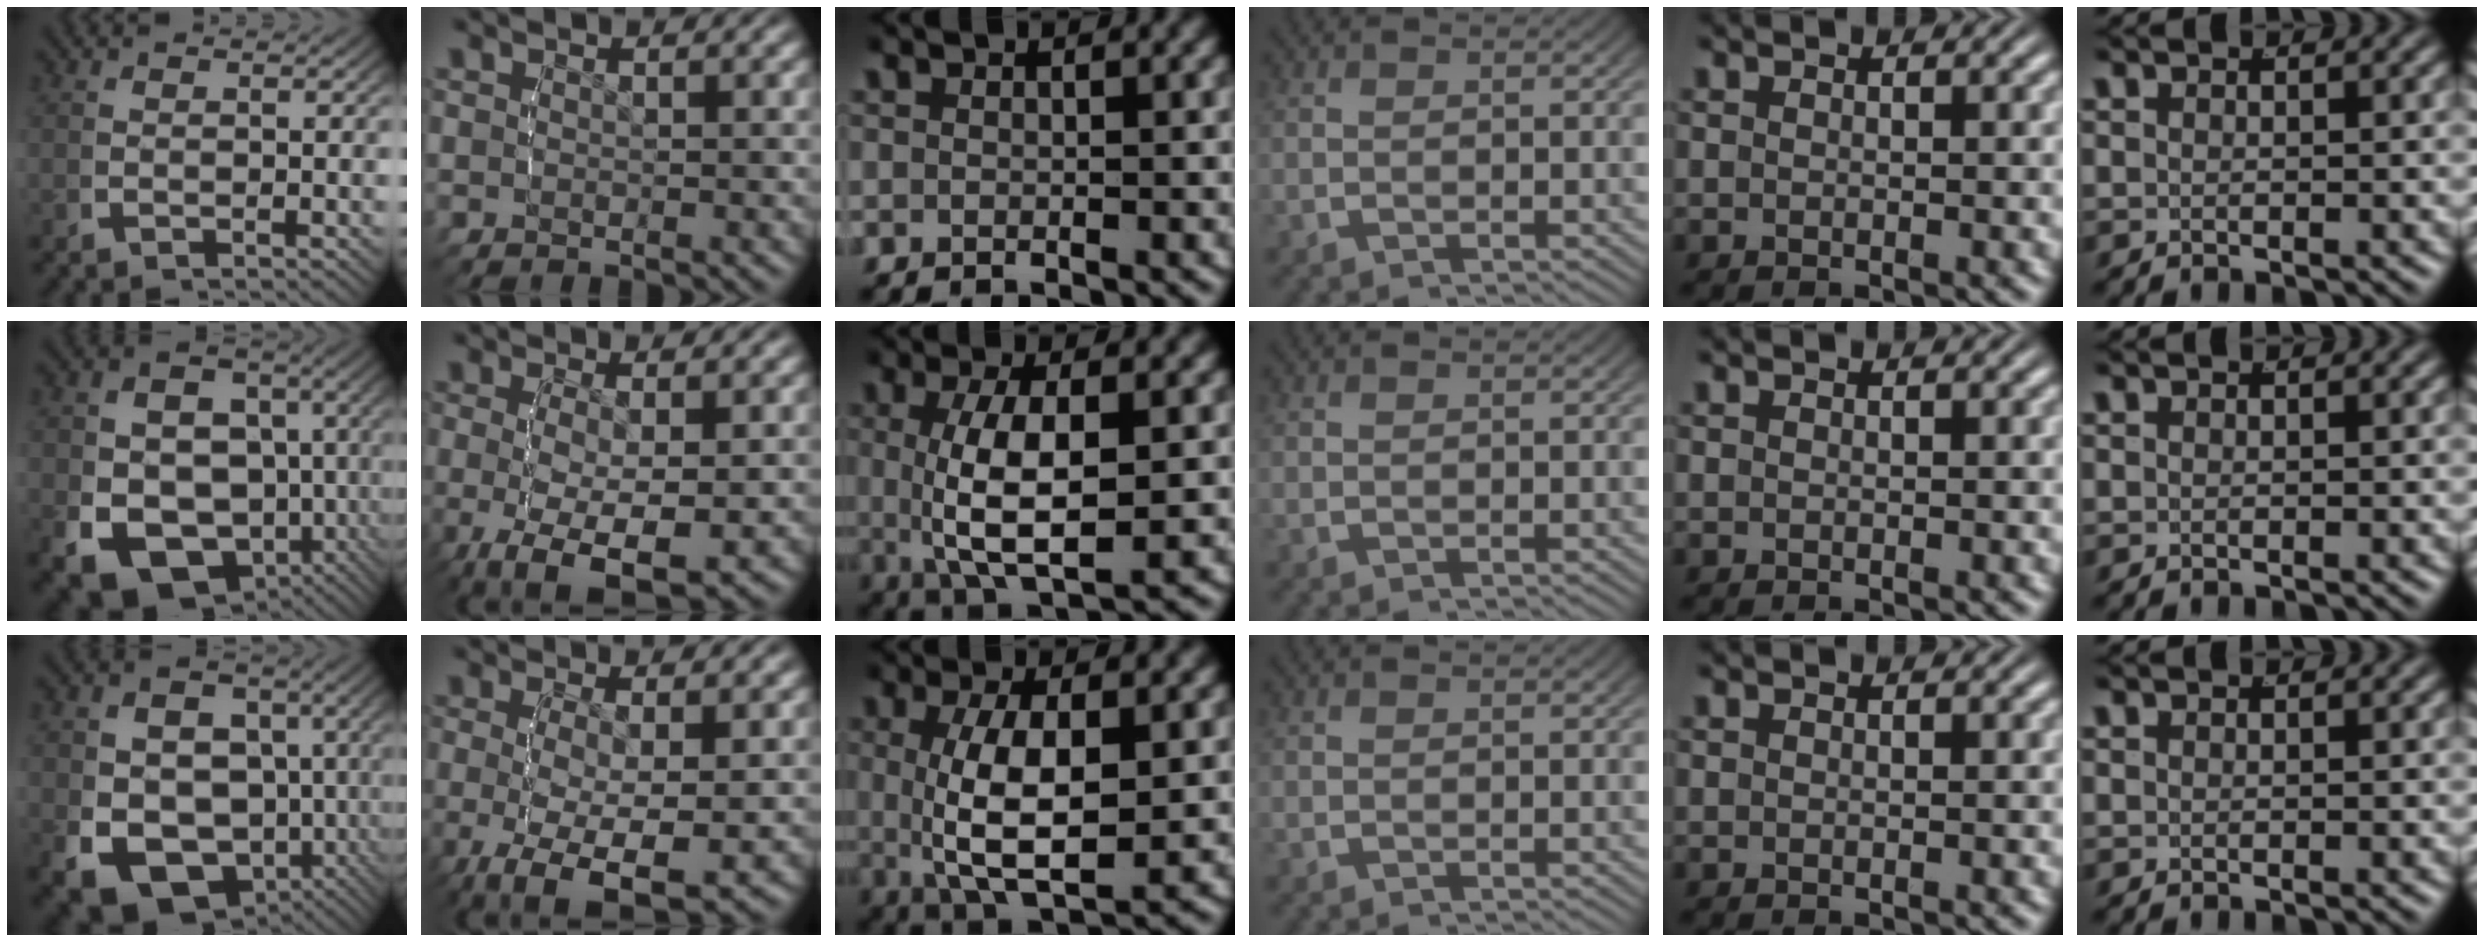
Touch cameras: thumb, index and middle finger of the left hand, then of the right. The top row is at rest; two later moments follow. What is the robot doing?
{"motion": "lift_and_place", "object": "cloth"}